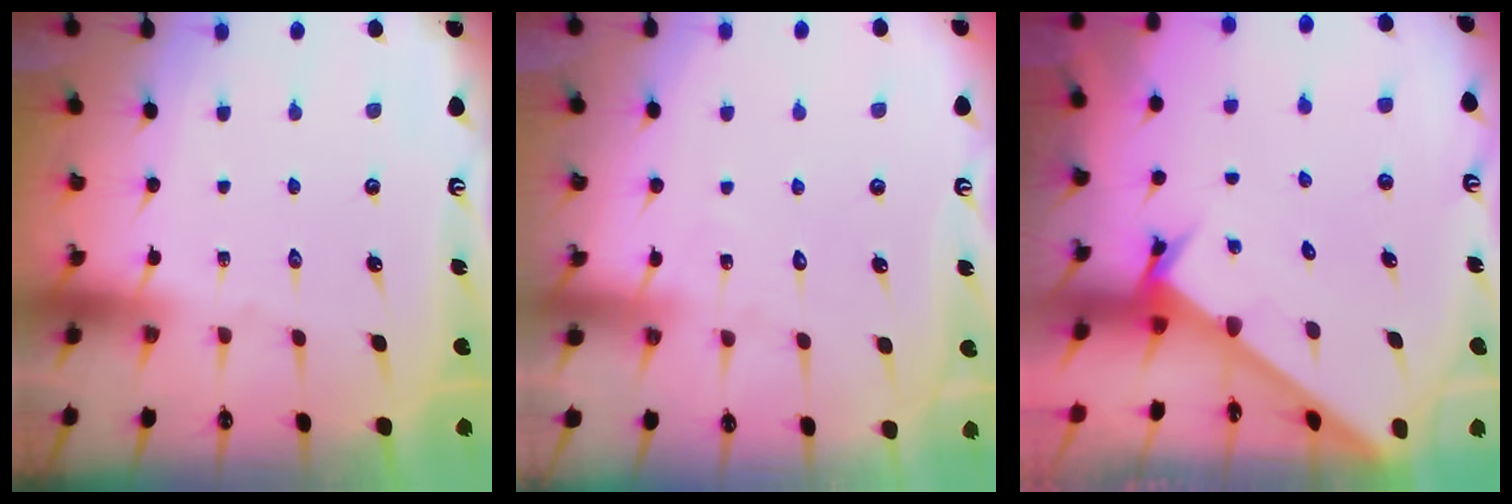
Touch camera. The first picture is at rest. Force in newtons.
{"total": 5.7, "press": 5.7, "slide": 0.5}
{"total": 2.4, "press": 2.4, "slide": 0.1}